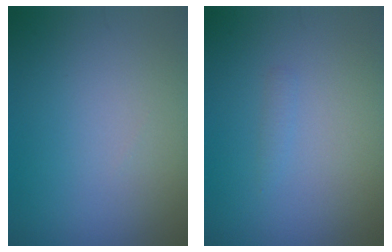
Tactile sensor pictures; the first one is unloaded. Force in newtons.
{"total": 0.6, "press": 0.6, "slide": 0.1}